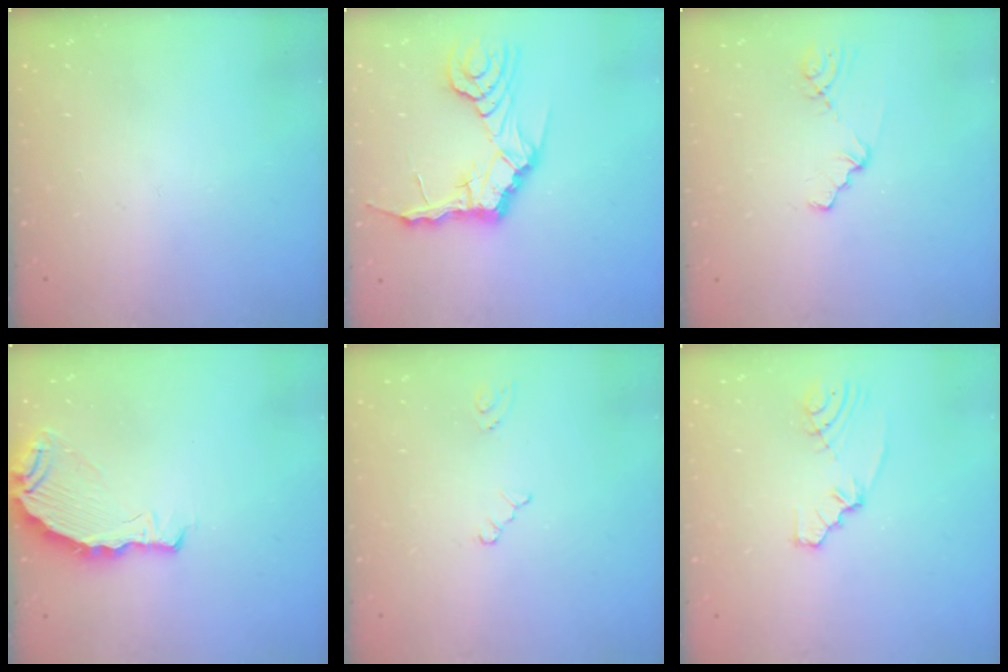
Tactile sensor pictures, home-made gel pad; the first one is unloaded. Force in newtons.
{"total": 11.2, "press": 11.1, "slide": 1.3}
{"total": 1.0, "press": 1.0, "slide": 0.2}
{"total": 7.7, "press": 6.4, "slide": 4.3}
{"total": 3.2, "press": 3.2, "slide": 0.4}
{"total": 4.7, "press": 3.0, "slide": 3.7}